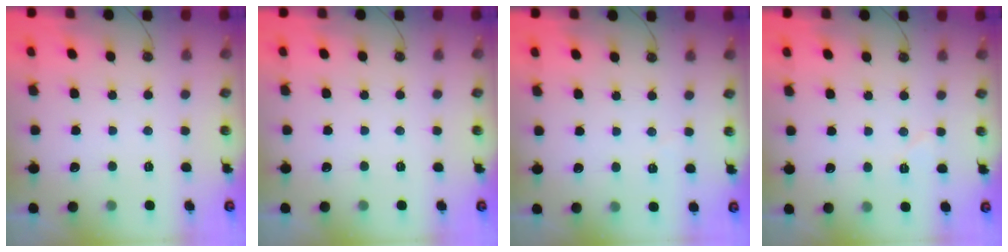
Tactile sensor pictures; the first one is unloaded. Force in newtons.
{"total": 0.0}
{"total": 3.3, "press": 3.1, "slide": 1.1}
{"total": 3.8, "press": 3.3, "slide": 1.8}